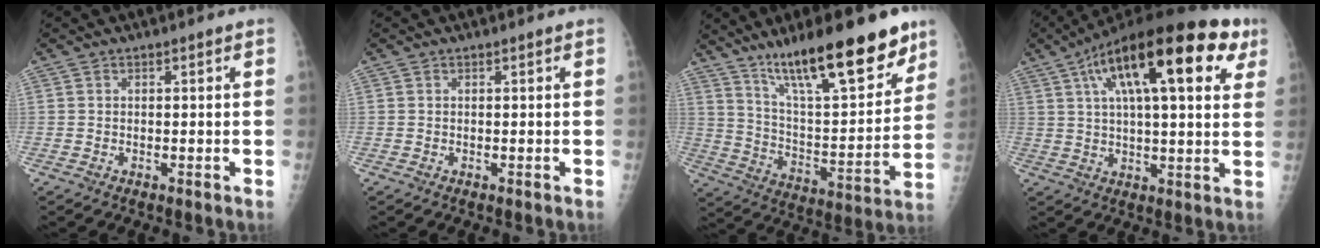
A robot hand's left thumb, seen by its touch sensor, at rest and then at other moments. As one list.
[{"total": 0.0}, {"total": 24.0, "force": [16.1, 6.4, 16.7], "torque": [-0.232, -0.067, 0.269]}, {"total": 25.4, "force": [10.9, 9.0, 21.1], "torque": [-0.310, 0.019, 0.161]}]